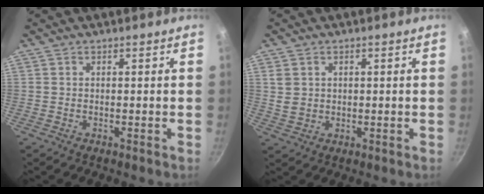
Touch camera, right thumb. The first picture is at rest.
{"total": 3.5, "force": [1.0, 3.1, 1.4], "torque": [-0.015, -0.002, 0.025]}